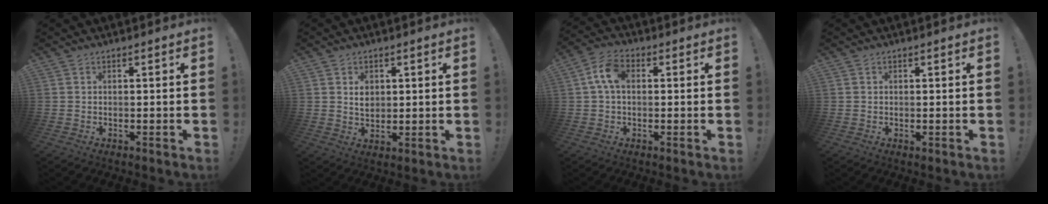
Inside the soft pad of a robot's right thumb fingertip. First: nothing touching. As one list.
[{"total": 4.1, "force": [1.0, 3.4, 2.0], "torque": [-0.021, -0.003, 0.016]}, {"total": 8.0, "force": [1.2, 4.9, 6.2], "torque": [-0.114, 0.012, 0.028]}, {"total": 0.0}]